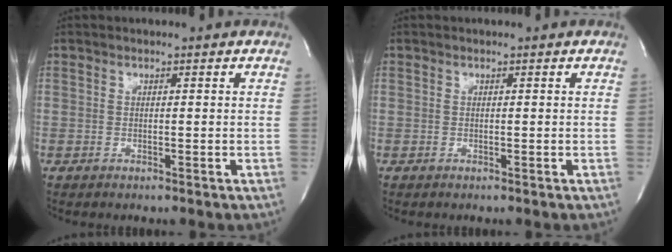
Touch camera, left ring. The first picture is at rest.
{"total": 0.0}